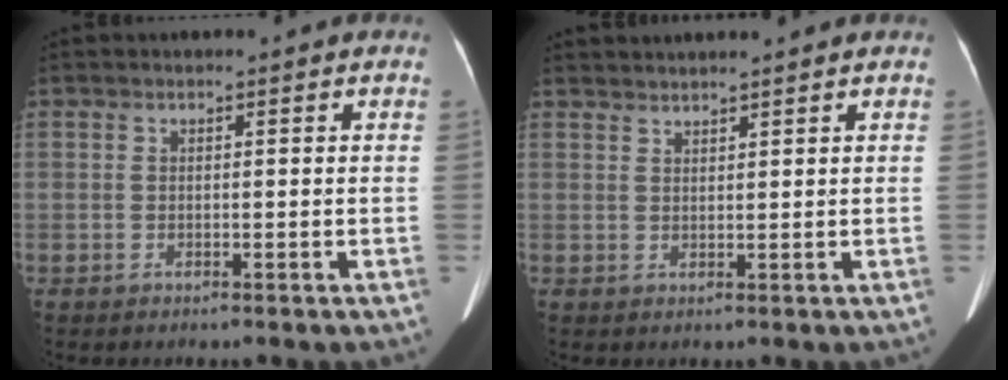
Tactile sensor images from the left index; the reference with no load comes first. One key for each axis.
{"total": 3.4, "fx": 3.3, "fy": -0.1, "fz": 0.8, "tx": -0.011, "ty": 0.025, "tz": 0.053}